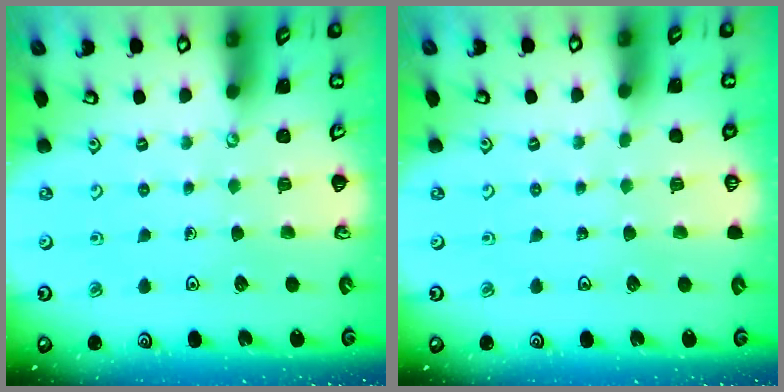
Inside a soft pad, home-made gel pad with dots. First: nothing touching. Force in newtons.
{"total": 0.0}